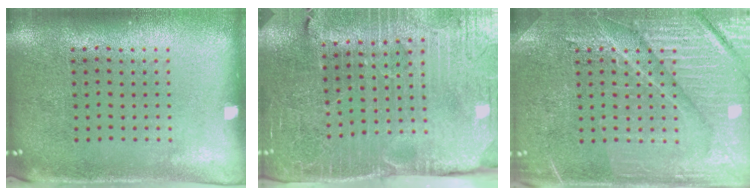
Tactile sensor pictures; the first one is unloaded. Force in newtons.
{"total": 3.8, "press": 3.7, "slide": 0.4}
{"total": 6.1, "press": 6.0, "slide": 0.8}